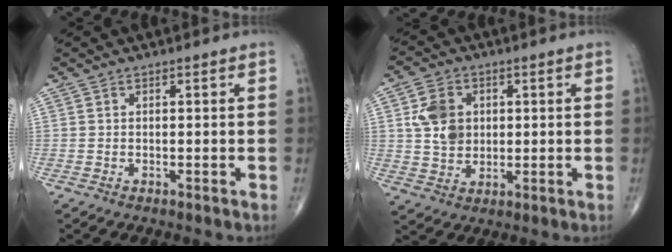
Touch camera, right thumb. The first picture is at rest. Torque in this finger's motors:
{"motor_torque": [0.00, 0.18, 0.92, 0.26, 0.05]}